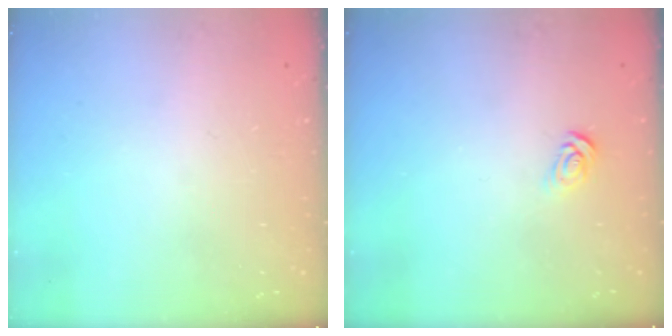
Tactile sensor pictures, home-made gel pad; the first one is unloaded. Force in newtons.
{"total": 3.7, "press": 3.7, "slide": 0.3}